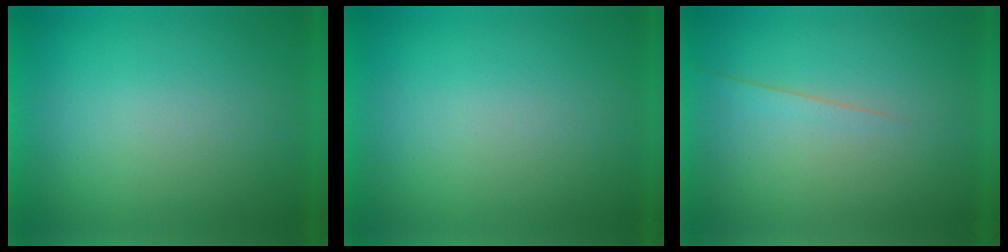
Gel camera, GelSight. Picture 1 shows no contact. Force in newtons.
{"total": 1.1}
{"total": 1.4}